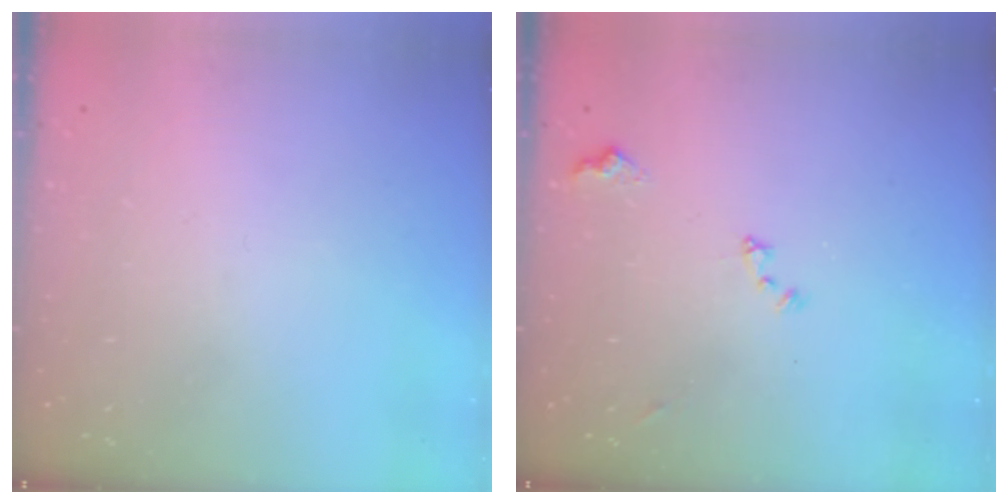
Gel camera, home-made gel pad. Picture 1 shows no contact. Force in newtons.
{"total": 8.7, "press": 8.6, "slide": 1.1}